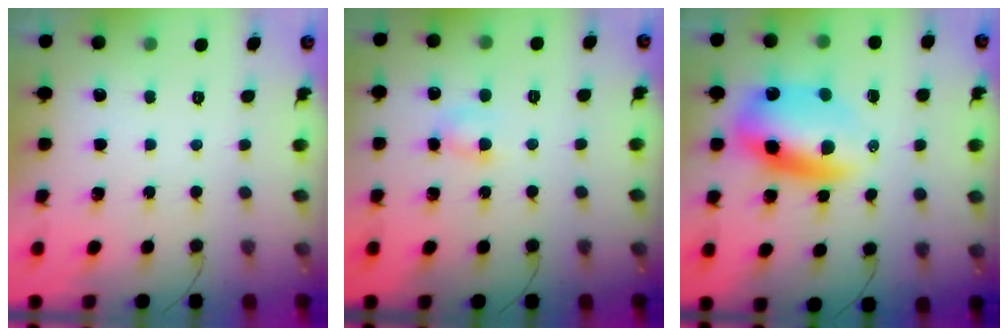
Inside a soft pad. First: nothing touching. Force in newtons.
{"total": 3.9, "press": 3.8, "slide": 1.1}
{"total": 12.9, "press": 12.4, "slide": 3.4}